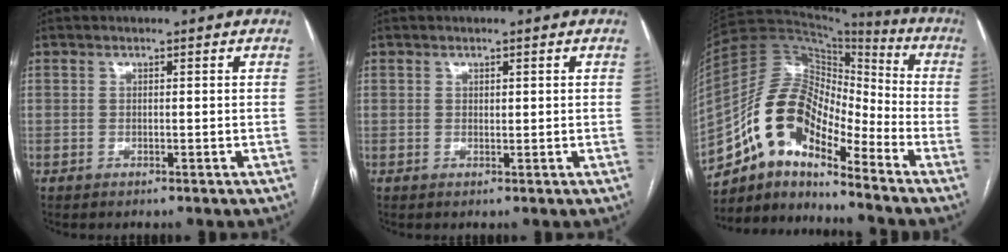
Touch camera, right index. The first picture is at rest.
{"total": 0.6, "force": [0.2, 0.4, 0.4], "torque": [-0.005, -0.001, 0.004]}
{"total": 13.6, "force": [-9.1, 5.1, 8.7], "torque": [-0.166, 0.053, -0.163]}